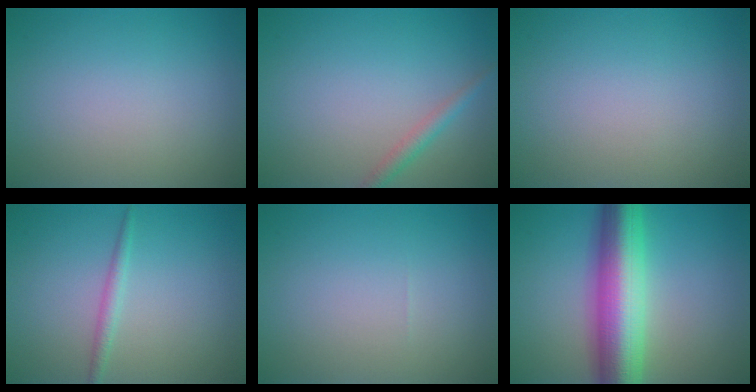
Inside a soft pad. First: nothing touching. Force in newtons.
{"total": 1.6, "press": 1.6, "slide": 0.1}
{"total": 0.0}
{"total": 1.3, "press": 1.3, "slide": 0.1}
{"total": 0.0}
{"total": 10.4, "press": 10.4, "slide": 0.1}